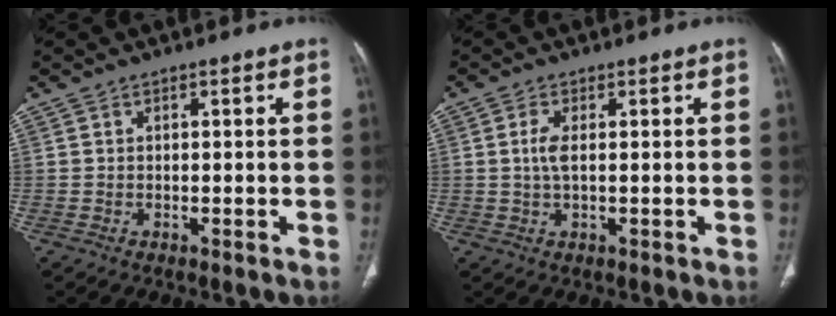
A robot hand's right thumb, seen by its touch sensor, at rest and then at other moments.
{"total": 3.1, "force": [0.4, 1.3, 2.8], "torque": [-0.068, 0.002, 0.007]}